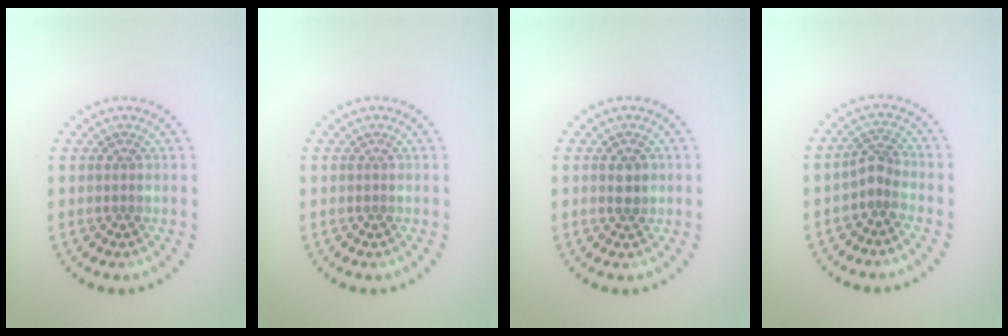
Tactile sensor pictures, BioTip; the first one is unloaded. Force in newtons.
{"total": 0.0}
{"total": 1.4, "press": 1.4, "slide": 0.2}
{"total": 1.9, "press": 1.4, "slide": 1.3}